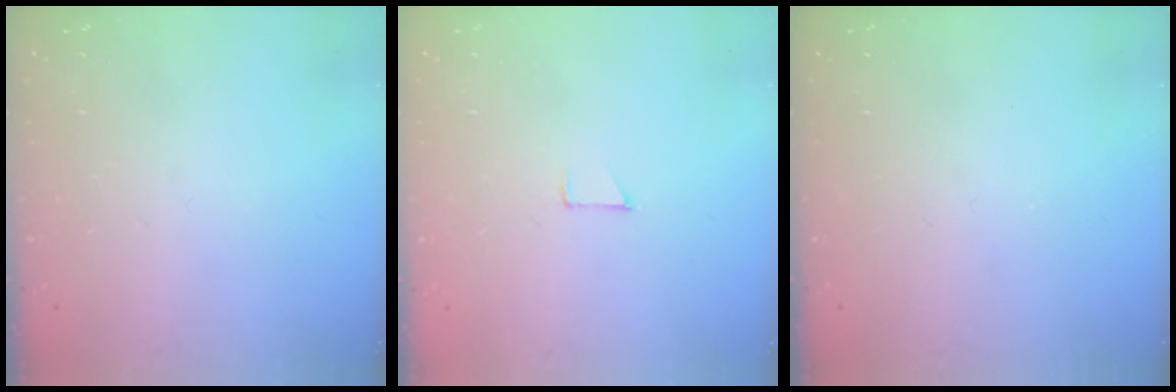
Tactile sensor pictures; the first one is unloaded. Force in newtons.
{"total": 3.4, "press": 3.4, "slide": 0.3}
{"total": 0.0}